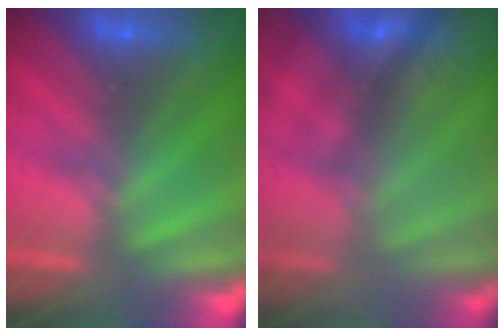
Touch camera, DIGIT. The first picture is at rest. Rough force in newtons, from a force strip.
{"total": 2.5}